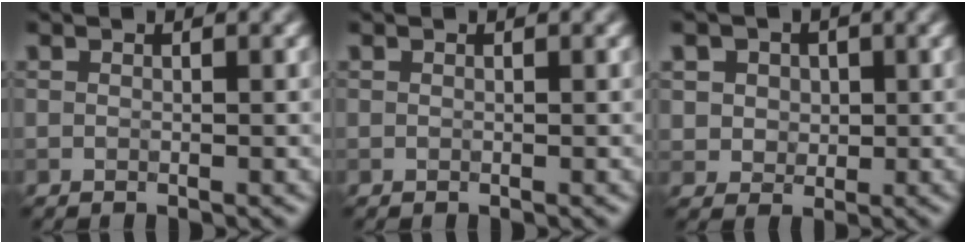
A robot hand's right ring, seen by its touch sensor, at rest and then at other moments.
{"total": 0.0}
{"total": 3.7, "force": [1.5, 3.0, 1.6], "torque": [-0.030, 0.008, 0.023]}